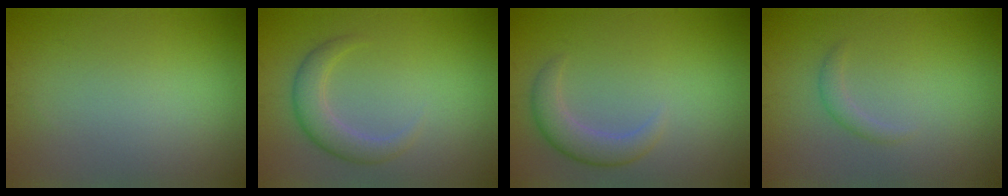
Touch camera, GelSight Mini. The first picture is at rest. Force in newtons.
{"total": 2.7, "press": 2.7, "slide": 0.2}
{"total": 2.7, "press": 2.7, "slide": 0.4}
{"total": 1.1, "press": 1.1, "slide": 0.0}